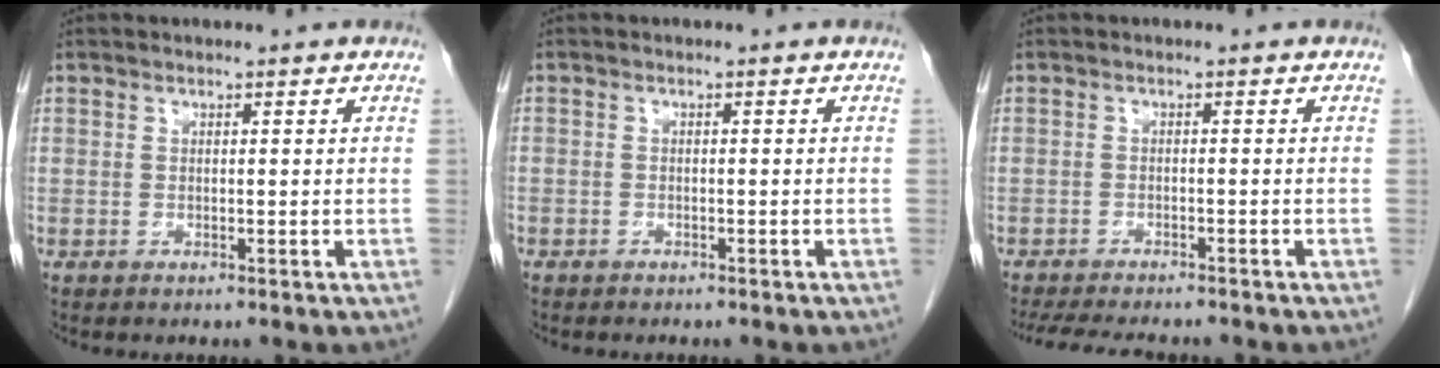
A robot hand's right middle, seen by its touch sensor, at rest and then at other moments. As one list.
[{"total": 1.0, "force": [-0.8, 0.6, 0.1], "torque": [-0.010, 0.002, -0.013]}, {"total": 10.1, "force": [-8.9, 2.2, 4.2], "torque": [-0.069, -0.012, -0.126]}]